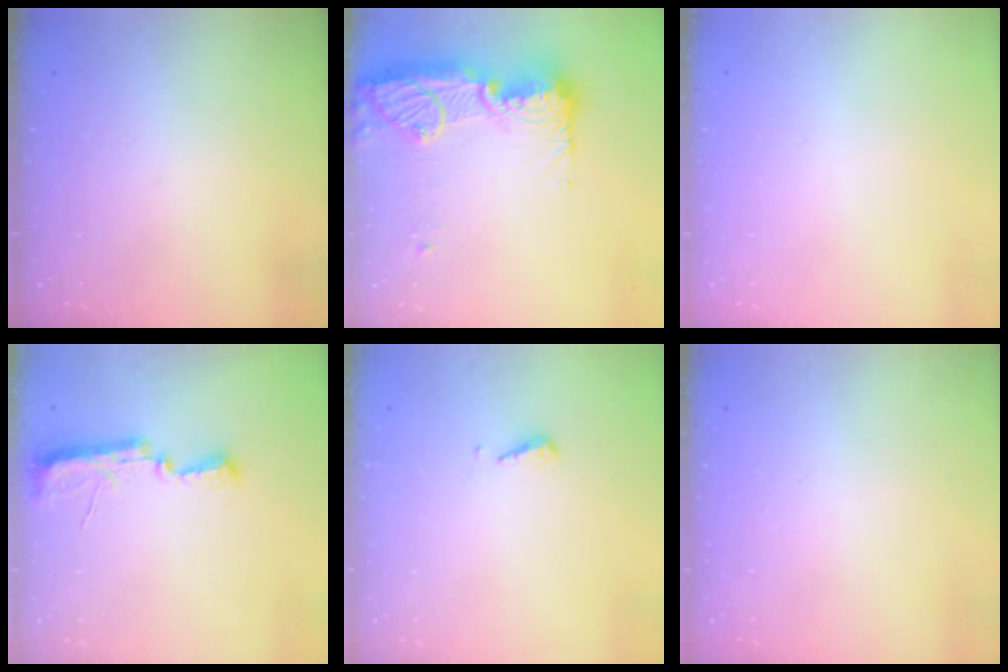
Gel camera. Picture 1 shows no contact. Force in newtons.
{"total": 21.5, "press": 20.4, "slide": 6.7}
{"total": 0.0}
{"total": 10.3, "press": 8.9, "slide": 5.2}
{"total": 3.1, "press": 3.1, "slide": 0.2}
{"total": 0.0}